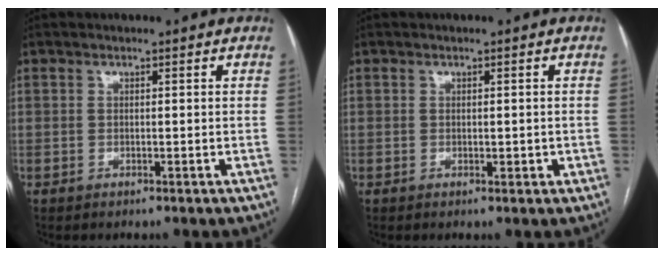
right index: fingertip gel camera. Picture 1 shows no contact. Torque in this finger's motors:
{"motor_torque": [-0.16, 0.04, 0.00, 0.01]}